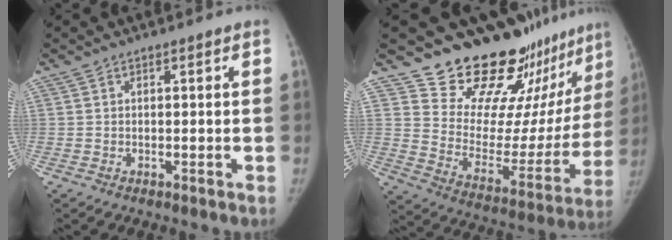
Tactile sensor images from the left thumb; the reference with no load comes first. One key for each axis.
{"total": 23.8, "fx": 21.2, "fy": 7.9, "fz": 7.6, "tx": -0.055, "ty": -0.179, "tz": 0.293}